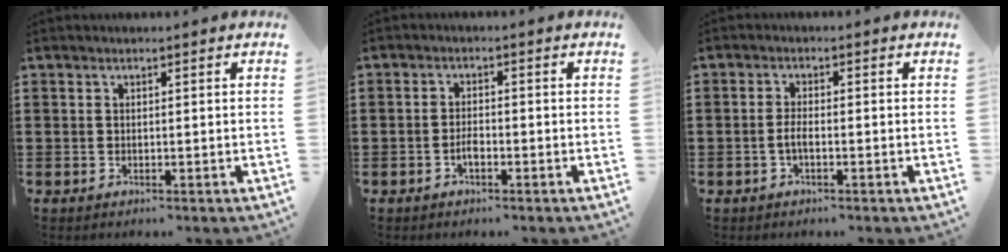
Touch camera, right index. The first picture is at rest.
{"total": 2.1, "force": [-1.1, 1.0, 1.4], "torque": [-0.029, 0.004, -0.021]}
{"total": 2.1, "force": [-0.8, 0.5, 1.9], "torque": [-0.042, -0.001, -0.017]}